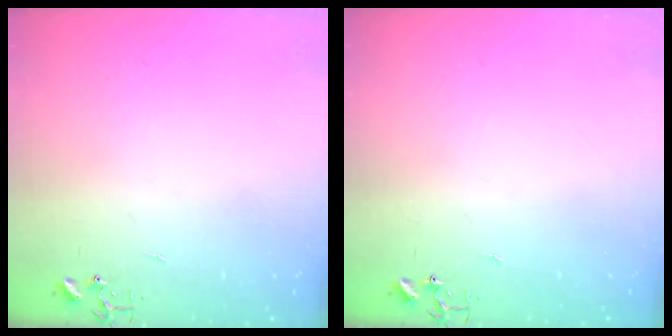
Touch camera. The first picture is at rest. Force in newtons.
{"total": 0.0}